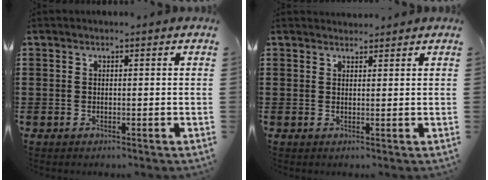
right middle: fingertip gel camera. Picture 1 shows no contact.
{"total": 1.5, "force": [1.5, 0.3, -0.1], "torque": [-0.001, 0.003, 0.029]}